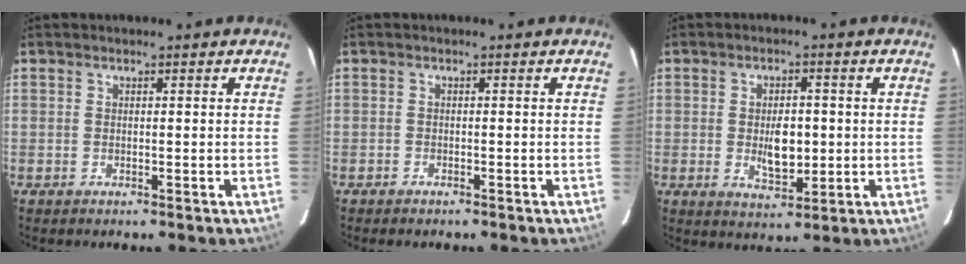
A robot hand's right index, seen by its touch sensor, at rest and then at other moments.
{"total": 1.2, "force": [-1.1, 0.5, 0.2], "torque": [-0.013, 0.000, -0.020]}
{"total": 6.7, "force": [-0.4, 3.4, 5.7], "torque": [-0.100, -0.004, 0.000]}